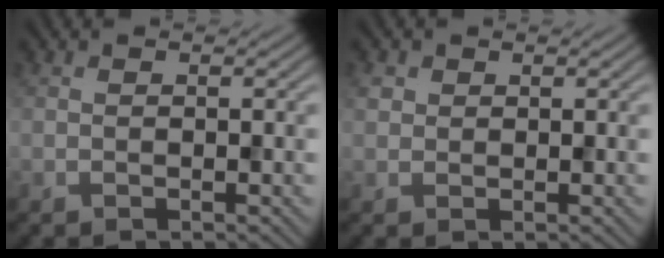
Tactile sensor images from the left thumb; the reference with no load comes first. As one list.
[{"total": 1.4, "force": [0.6, 1.3, 0.3], "torque": [-0.010, 0.000, 0.010]}]